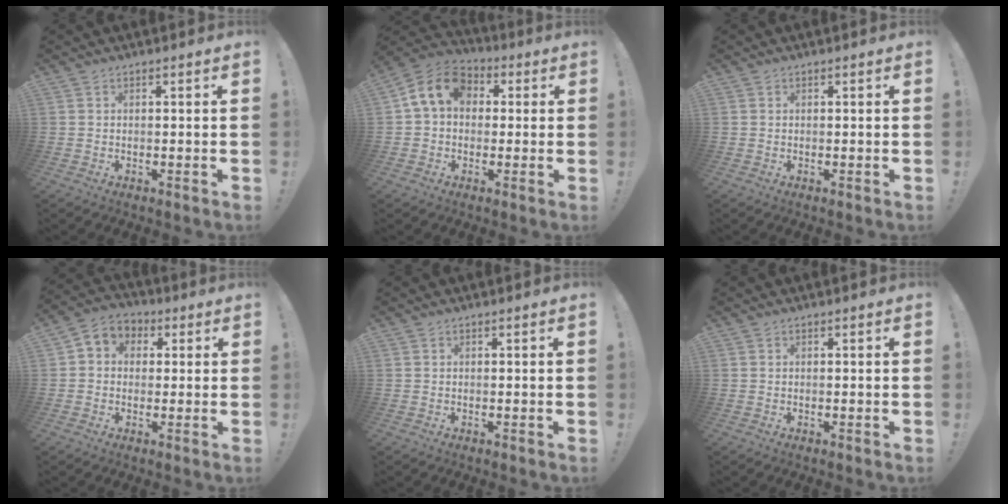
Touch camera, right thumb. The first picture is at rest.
{"total": 11.7, "force": [2.7, 8.7, 7.4], "torque": [-0.129, 0.013, 0.056]}
{"total": 0.0}
{"total": 5.6, "force": [-0.4, 5.1, 2.2], "torque": [-0.027, 0.012, -0.003]}
{"total": 0.0}
{"total": 0.0}